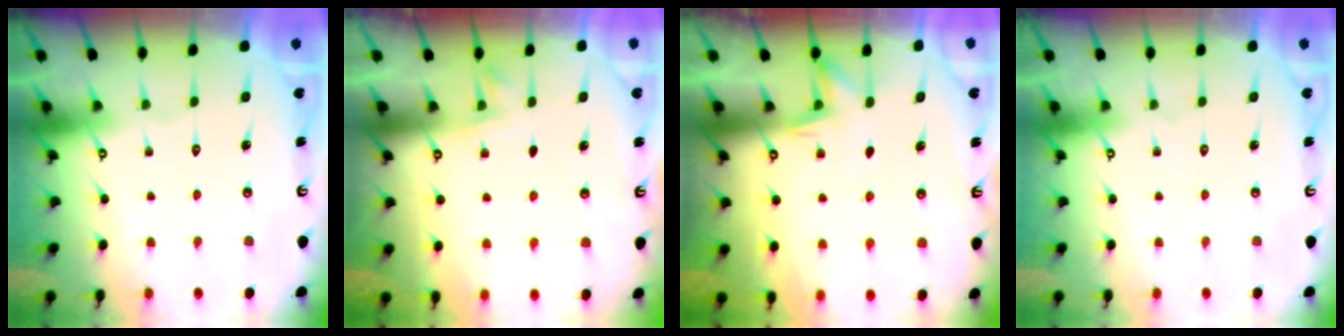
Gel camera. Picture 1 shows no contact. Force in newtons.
{"total": 2.4, "press": 2.4, "slide": 0.5}
{"total": 3.9, "press": 3.9, "slide": 0.4}
{"total": 0.0}